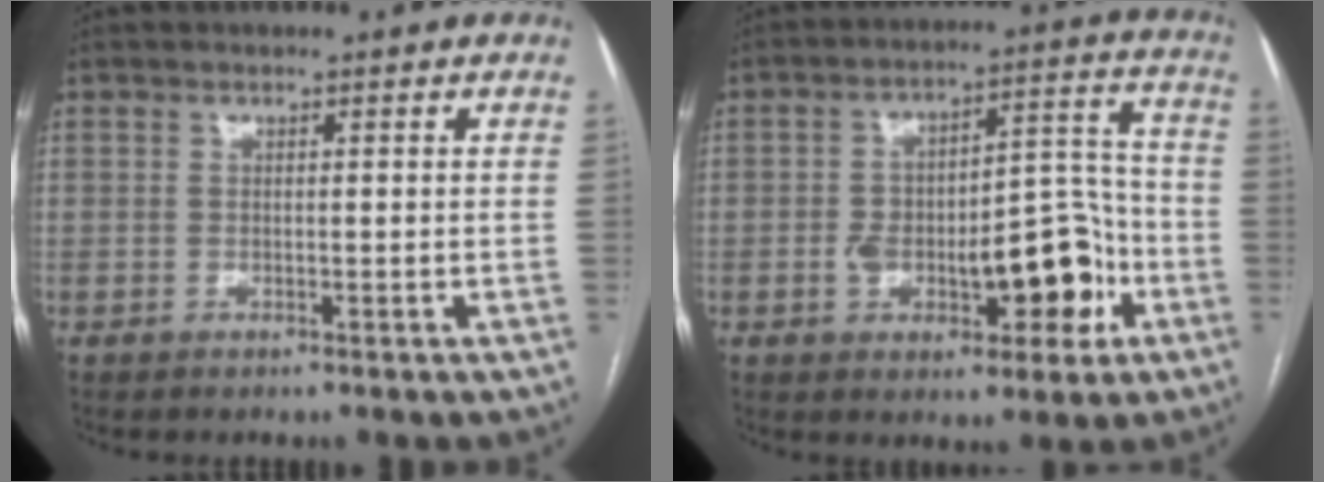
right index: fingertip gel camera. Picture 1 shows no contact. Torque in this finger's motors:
{"motor_torque": [0.30, -0.09, 0.66, 0.08]}